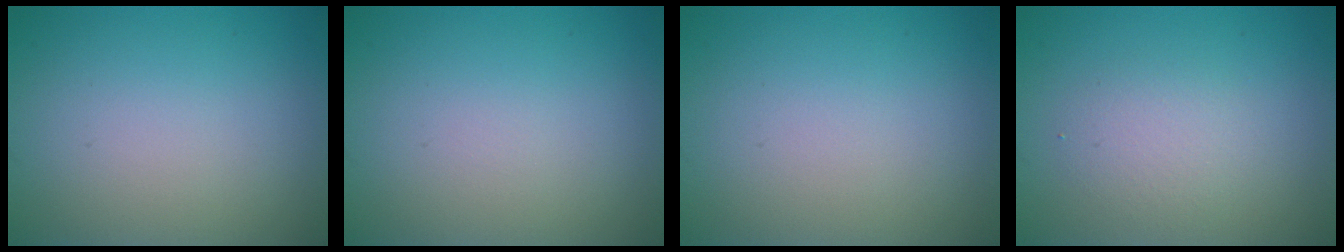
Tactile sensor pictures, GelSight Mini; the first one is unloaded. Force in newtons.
{"total": 0.0}
{"total": 0.0}
{"total": 2.2, "press": 2.2, "slide": 0.3}